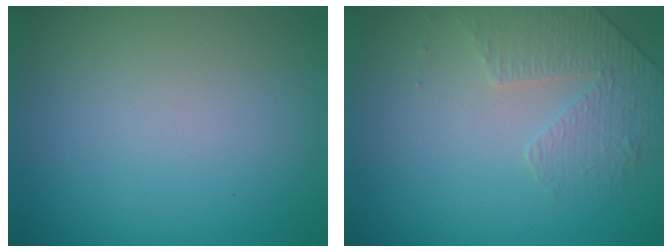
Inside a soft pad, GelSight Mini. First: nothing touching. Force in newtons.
{"total": 1.8, "press": 1.4, "slide": 1.0}